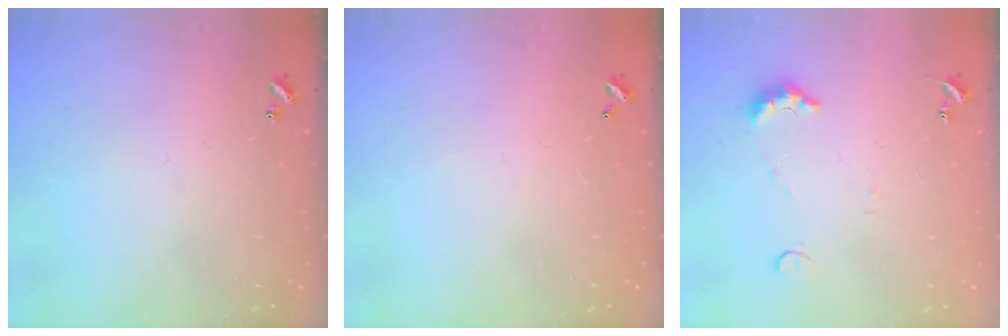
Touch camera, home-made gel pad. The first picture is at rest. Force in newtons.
{"total": 2.8, "press": 2.8, "slide": 0.1}
{"total": 3.7, "press": 3.6, "slide": 0.8}